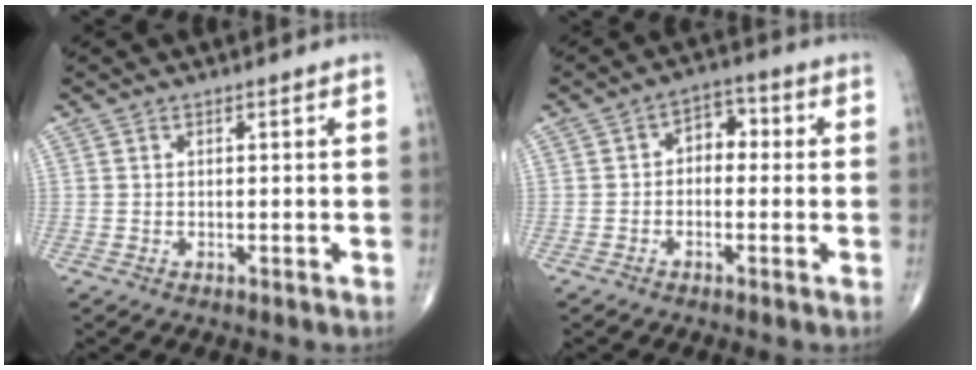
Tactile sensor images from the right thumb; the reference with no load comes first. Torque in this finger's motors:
{"motor_torque": [-0.16, -0.01, 0.40, 0.04, 0.09]}